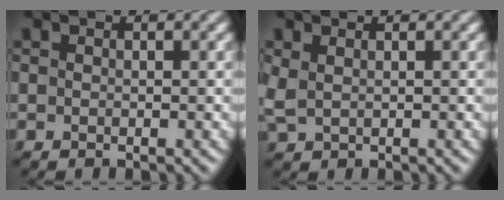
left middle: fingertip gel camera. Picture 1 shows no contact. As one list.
[{"total": 1.2, "force": [0.7, 0.6, 0.7], "torque": [-0.027, 0.002, 0.019]}]